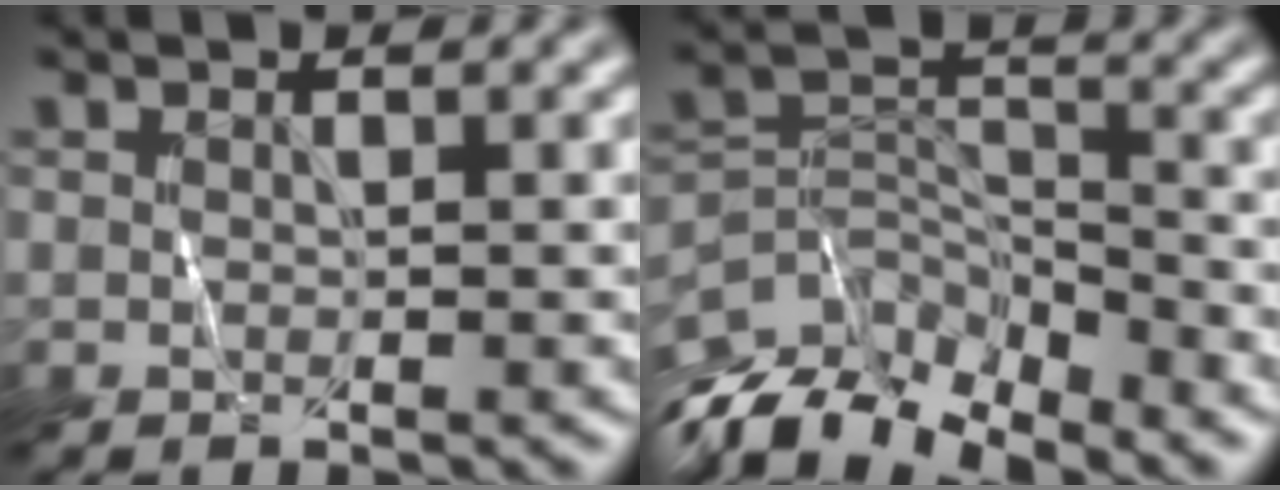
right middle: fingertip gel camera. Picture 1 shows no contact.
{"total": 8.9, "force": [-6.9, 3.9, 4.0], "torque": [-0.077, -0.001, -0.128]}